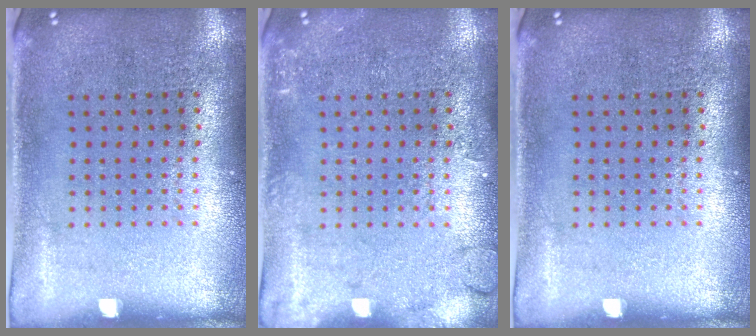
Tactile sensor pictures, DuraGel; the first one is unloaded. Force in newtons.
{"total": 1.9, "press": 1.8, "slide": 0.2}
{"total": 0.0}